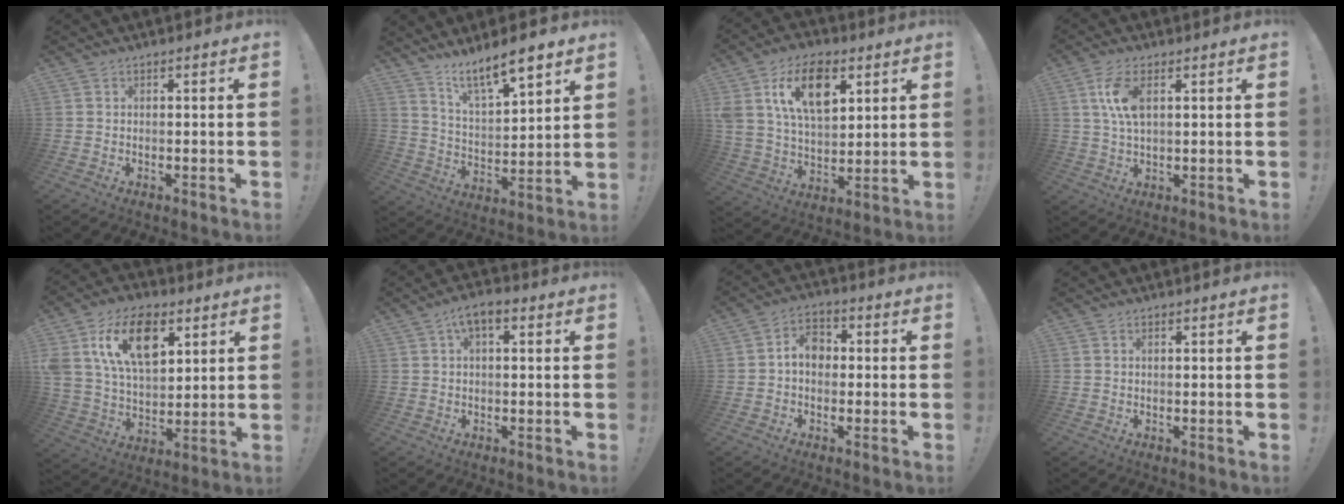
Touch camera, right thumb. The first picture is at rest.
{"total": 11.2, "force": [9.0, 2.5, 6.2], "torque": [-0.101, -0.065, 0.156]}
{"total": 17.0, "force": [7.3, 10.4, 11.3], "torque": [-0.194, -0.015, 0.132]}
{"total": 8.1, "force": [2.3, 3.7, 6.9], "torque": [-0.134, -0.004, 0.038]}
{"total": 19.1, "force": [8.0, 12.2, 12.3], "torque": [-0.222, -0.024, 0.145]}
{"total": 4.7, "force": [1.5, 2.1, 3.9], "torque": [-0.061, 0.003, 0.024]}
{"total": 7.1, "force": [0.1, 5.2, 4.9], "torque": [-0.080, 0.016, 0.004]}
{"total": 0.6, "force": [0.3, 0.2, 0.4], "torque": [-0.015, 0.004, 0.006]}